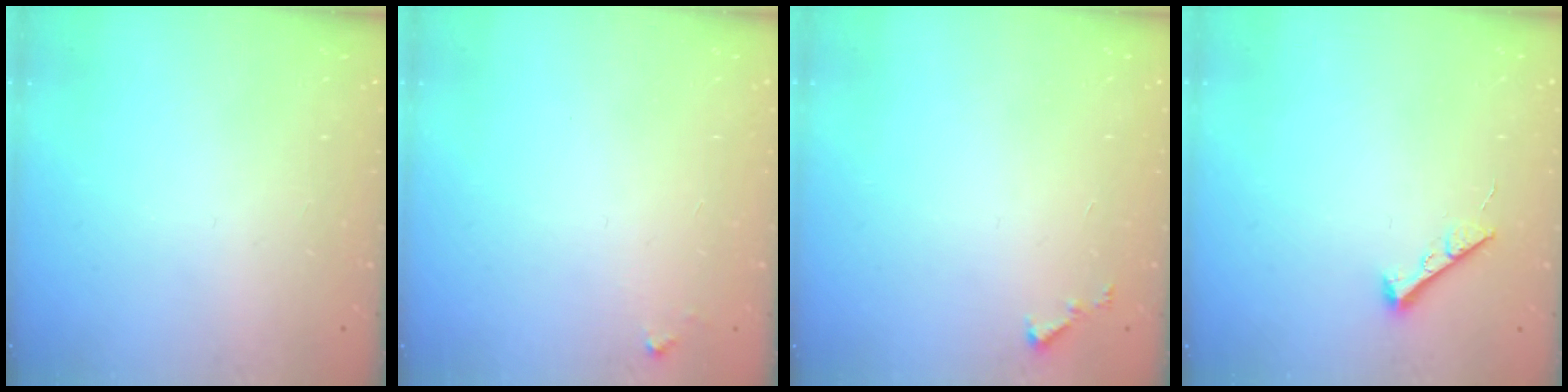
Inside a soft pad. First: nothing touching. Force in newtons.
{"total": 3.1, "press": 3.1, "slide": 0.1}
{"total": 3.3, "press": 3.3, "slide": 0.3}
{"total": 5.4, "press": 5.4, "slide": 0.8}